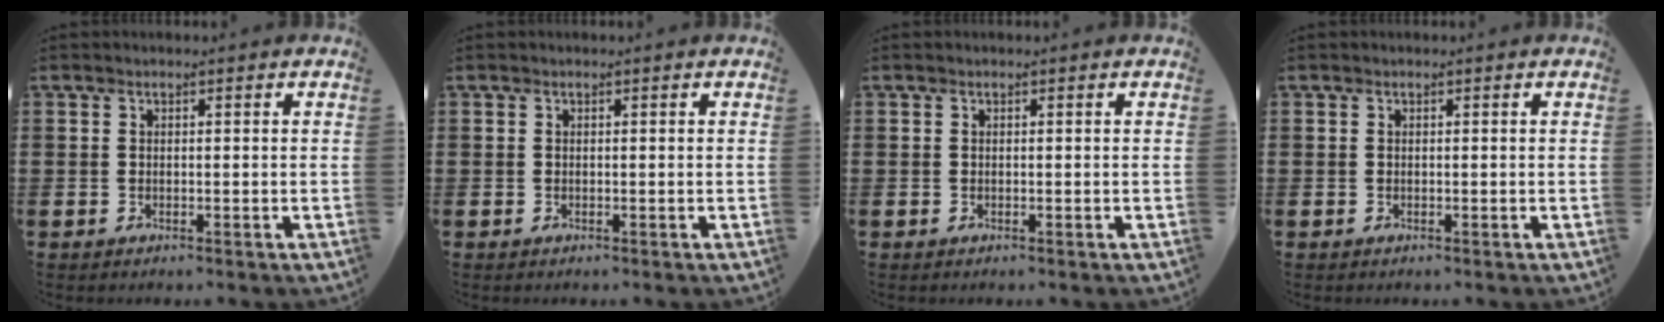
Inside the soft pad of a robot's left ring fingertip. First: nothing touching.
{"total": 0.0}
{"total": 0.0}
{"total": 0.0}